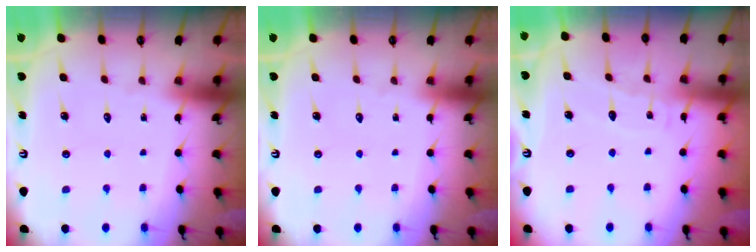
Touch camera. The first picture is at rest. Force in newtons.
{"total": 0.0}
{"total": 5.5, "press": 5.5, "slide": 0.6}